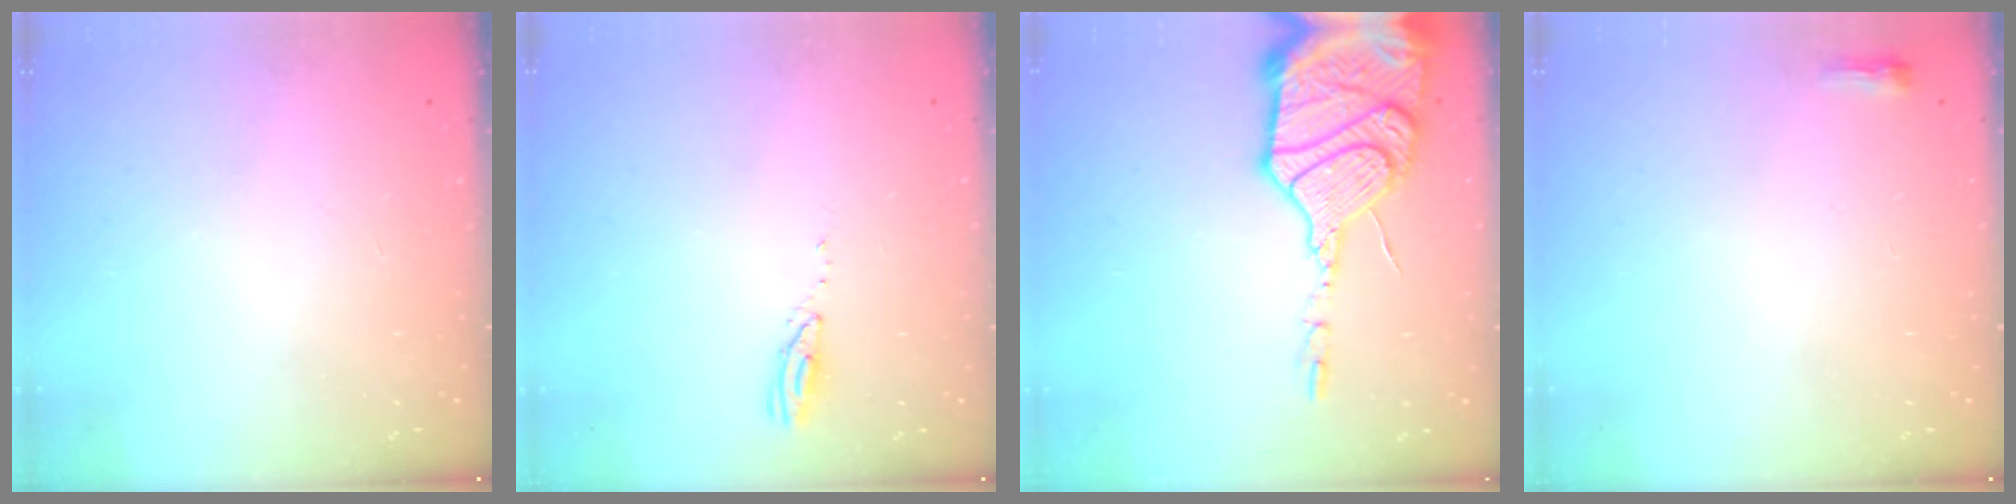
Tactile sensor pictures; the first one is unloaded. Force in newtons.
{"total": 3.0, "press": 2.9, "slide": 0.3}
{"total": 20.3, "press": 20.1, "slide": 2.1}
{"total": 2.6, "press": 2.5, "slide": 0.6}